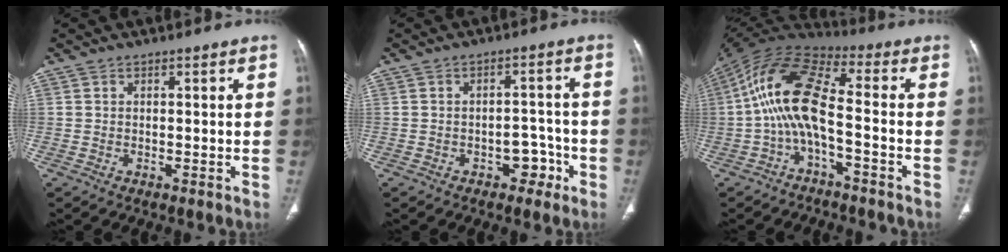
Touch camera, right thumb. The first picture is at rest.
{"total": 5.0, "force": [-2.6, 3.4, 2.7], "torque": [-0.011, 0.034, -0.035]}
{"total": 13.2, "force": [-2.6, 5.0, 12.0], "torque": [-0.241, 0.065, -0.061]}